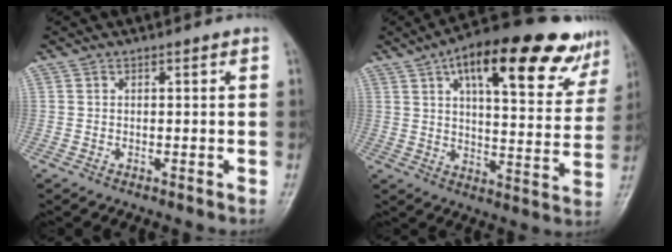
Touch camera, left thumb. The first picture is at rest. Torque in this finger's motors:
{"motor_torque": [1.26, 1.26, 1.63, -1.13, 0.16]}